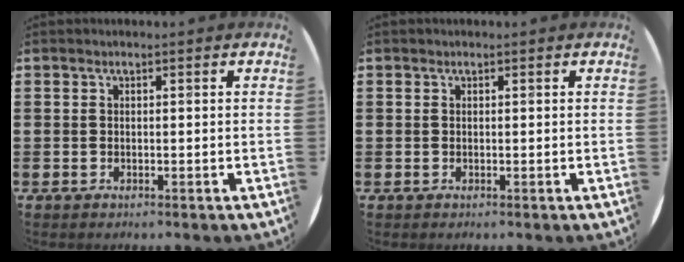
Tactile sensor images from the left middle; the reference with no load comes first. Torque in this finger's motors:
{"motor_torque": [0.12, -0.08, -0.04, 0.01]}